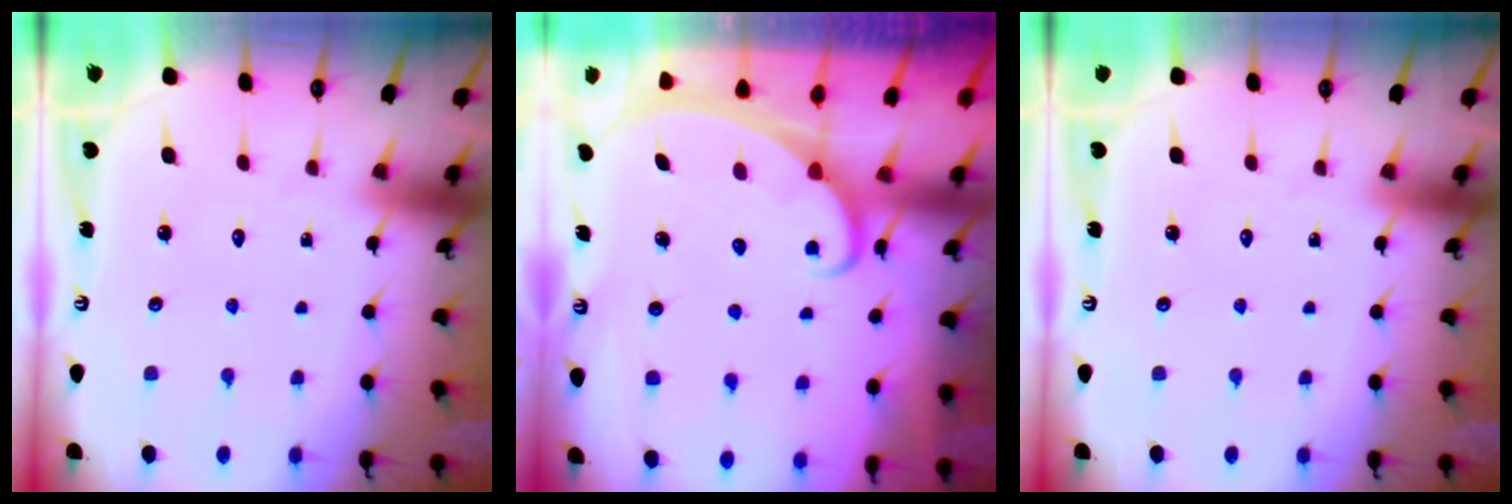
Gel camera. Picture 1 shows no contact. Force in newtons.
{"total": 2.6, "press": 2.6, "slide": 0.3}
{"total": 0.0}